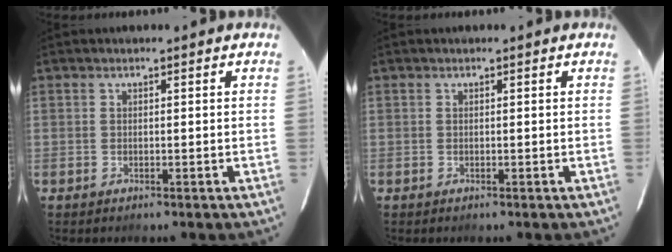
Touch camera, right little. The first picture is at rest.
{"total": 0.0}